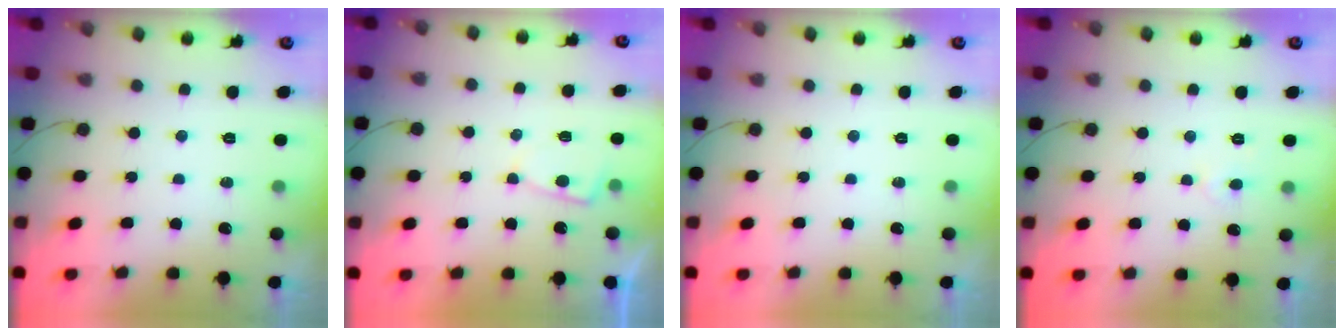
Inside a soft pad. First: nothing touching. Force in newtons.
{"total": 3.4, "press": 3.3, "slide": 0.4}
{"total": 0.0}
{"total": 3.3, "press": 3.3, "slide": 0.3}